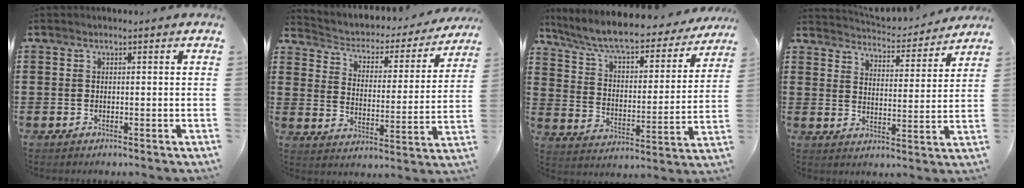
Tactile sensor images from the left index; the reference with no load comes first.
{"total": 2.1, "force": [1.7, 1.1, 0.6], "torque": [-0.026, -0.022, 0.017]}
{"total": 7.7, "force": [6.8, 0.7, 3.4], "torque": [-0.095, -0.044, 0.113]}
{"total": 4.1, "force": [4.1, 0.0, 0.3], "torque": [-0.021, -0.037, 0.066]}